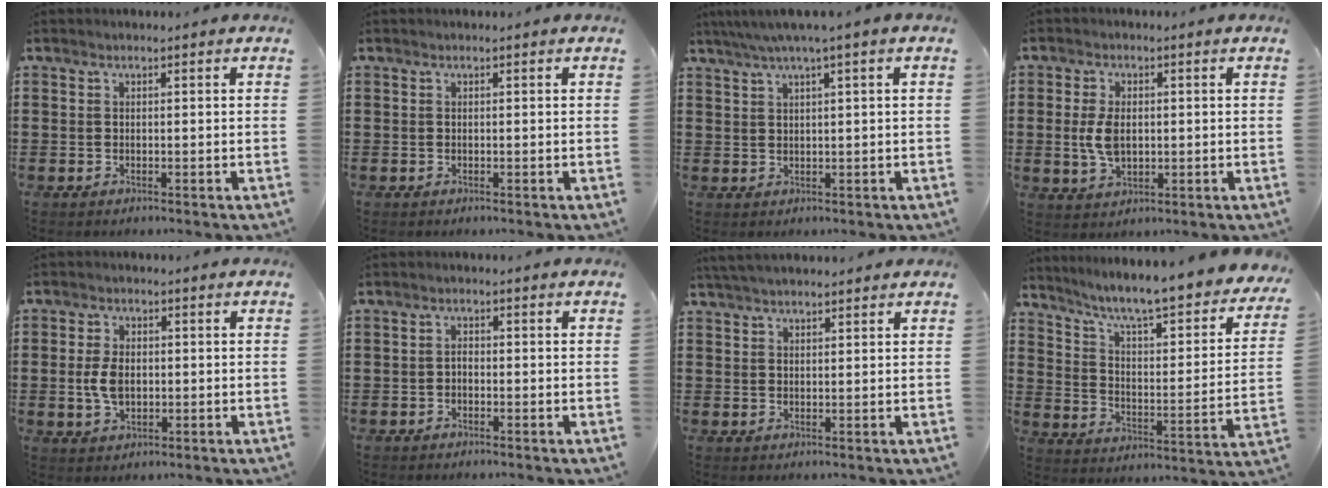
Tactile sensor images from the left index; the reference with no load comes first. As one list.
[{"total": 0.0}, {"total": 2.7, "force": [1.3, -0.4, 2.4], "torque": [-0.046, -0.001, 0.021]}, {"total": 5.1, "force": [0.2, 3.0, 4.1], "torque": [-0.105, 0.001, -0.003]}, {"total": 4.8, "force": [-0.1, 2.9, 3.8], "torque": [-0.097, 0.002, -0.008]}, {"total": 1.1, "force": [-0.7, 0.6, 0.6], "torque": [-0.015, 0.002, -0.015]}, {"total": 2.7, "force": [2.5, 0.4, 1.0], "torque": [-0.024, 0.001, 0.049]}, {"total": 6.6, "force": [5.5, -0.3, 3.6], "torque": [-0.093, -0.053, 0.086]}]